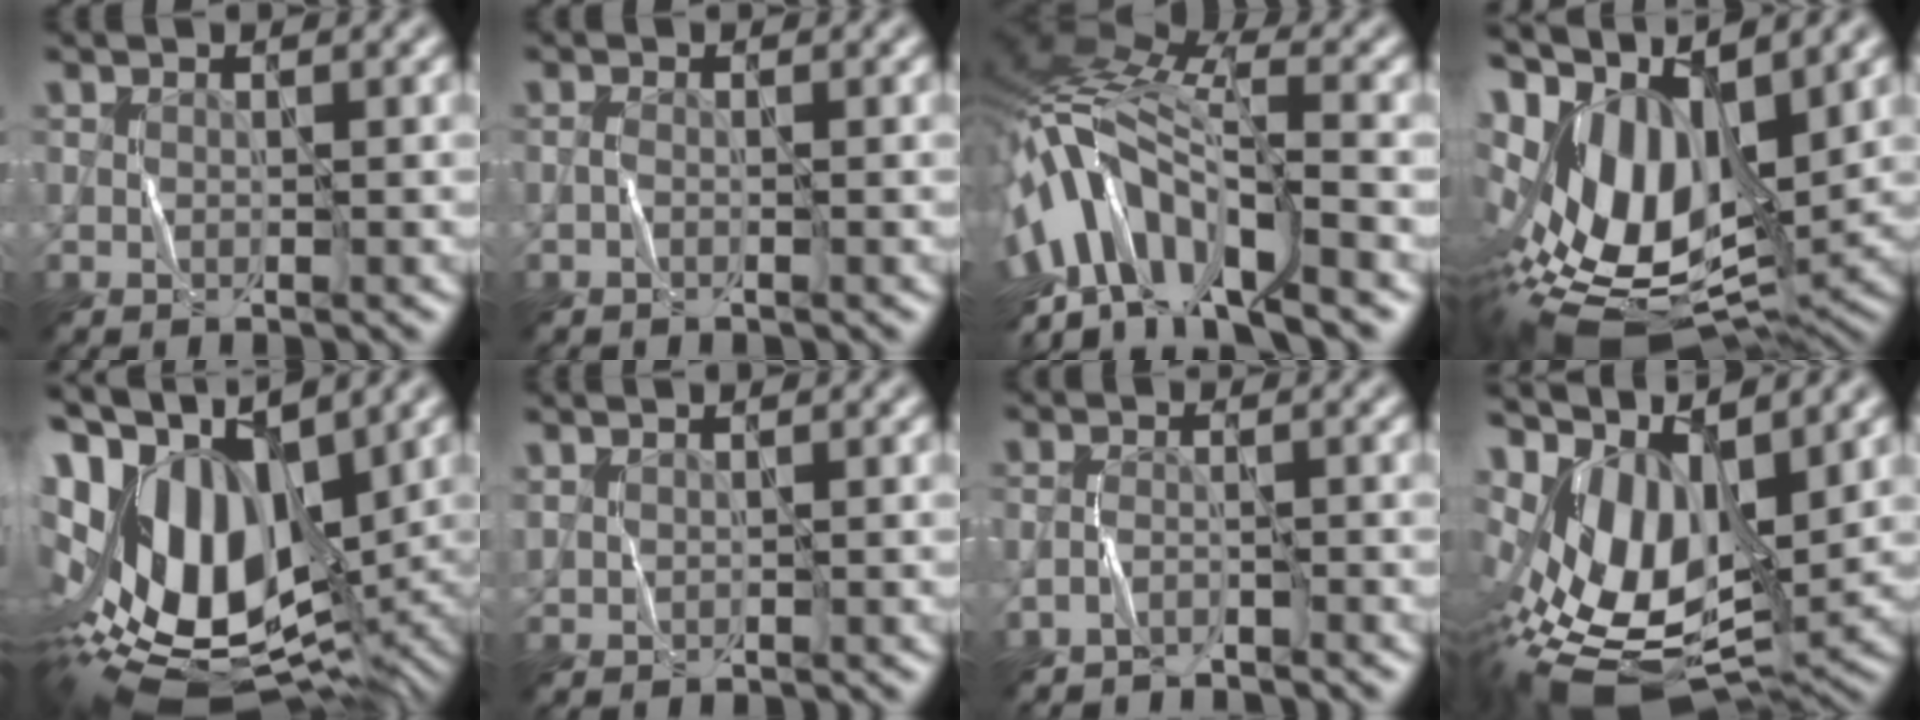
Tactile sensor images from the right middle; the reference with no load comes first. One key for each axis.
{"total": 0.6, "fx": -0.4, "fy": 0.1, "fz": 0.4, "tx": -0.011, "ty": 0.000, "tz": -0.009}
{"total": 11.8, "fx": -6.1, "fy": 4.7, "fz": 8.9, "tx": -0.159, "ty": 0.019, "tz": -0.117}
{"total": 13.8, "fx": 1.4, "fy": 6.9, "fz": 11.8, "tx": -0.227, "ty": 0.003, "tz": 0.033}
{"total": 18.1, "fx": 2.0, "fy": 10.4, "fz": 14.7, "tx": -0.255, "ty": 0.001, "tz": 0.068}
{"total": 0.8, "fx": 0.7, "fy": 0.2, "fz": 0.2, "tx": -0.009, "ty": 0.001, "tz": 0.018}
{"total": 1.8, "fx": -1.8, "fy": 0.1, "fz": 0.3, "tx": -0.007, "ty": -0.001, "tz": -0.039}
{"total": 12.5, "fx": 2.5, "fy": 6.4, "fz": 10.4, "tx": -0.209, "ty": -0.006, "tz": 0.059}